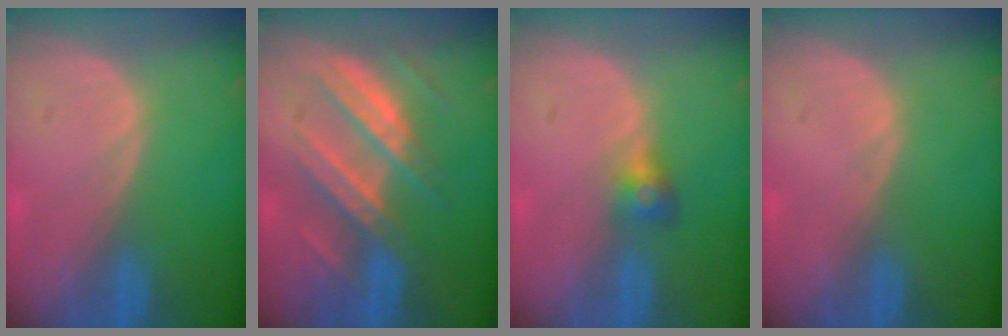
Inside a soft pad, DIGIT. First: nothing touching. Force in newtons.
{"total": 8.1, "press": 8.1, "slide": 0.4}
{"total": 2.8, "press": 2.6, "slide": 0.9}
{"total": 0.0}